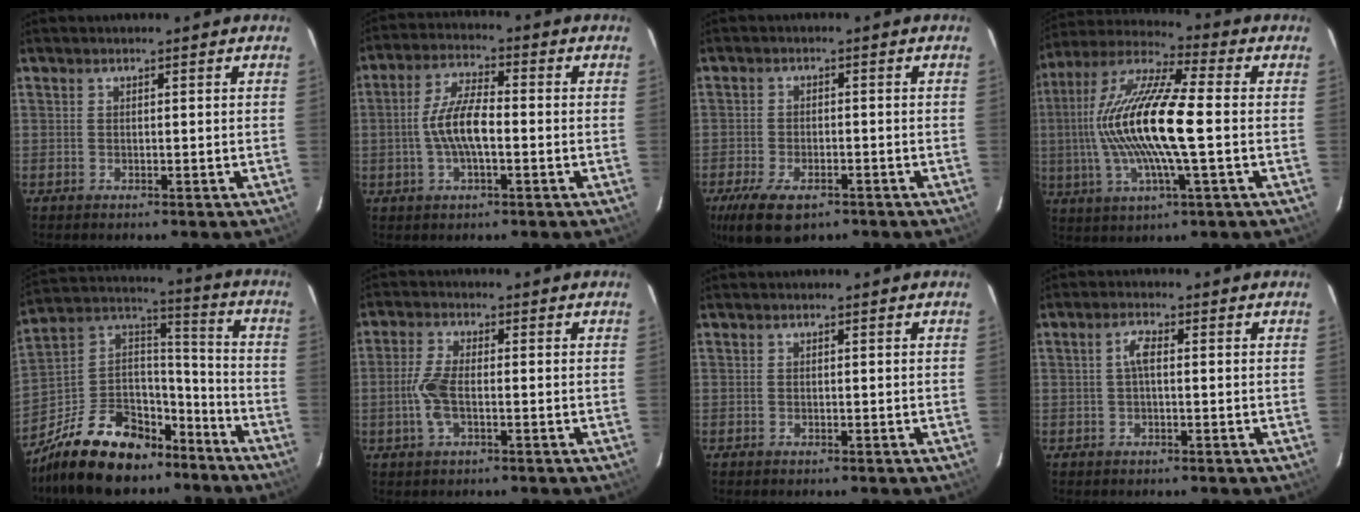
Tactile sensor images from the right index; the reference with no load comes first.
{"total": 8.0, "force": [-1.5, 2.5, 7.4], "torque": [-0.149, 0.009, -0.028]}
{"total": 10.3, "force": [-6.5, 4.8, 6.4], "torque": [-0.149, -0.028, -0.109]}
{"total": 19.1, "force": [-0.7, 3.4, 18.8], "torque": [-0.367, 0.005, -0.023]}
{"total": 23.4, "force": [-15.8, 12.7, 11.7], "torque": [-0.261, 0.038, -0.245]}
{"total": 5.8, "force": [-1.3, 2.2, 5.2], "torque": [-0.117, 0.002, -0.027]}
{"total": 0.0}
{"total": 2.4, "force": [0.0, 0.8, 2.2], "torque": [-0.048, 0.009, 0.000]}